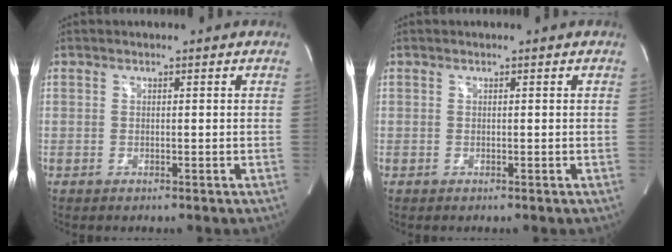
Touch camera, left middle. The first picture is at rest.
{"total": 0.0}